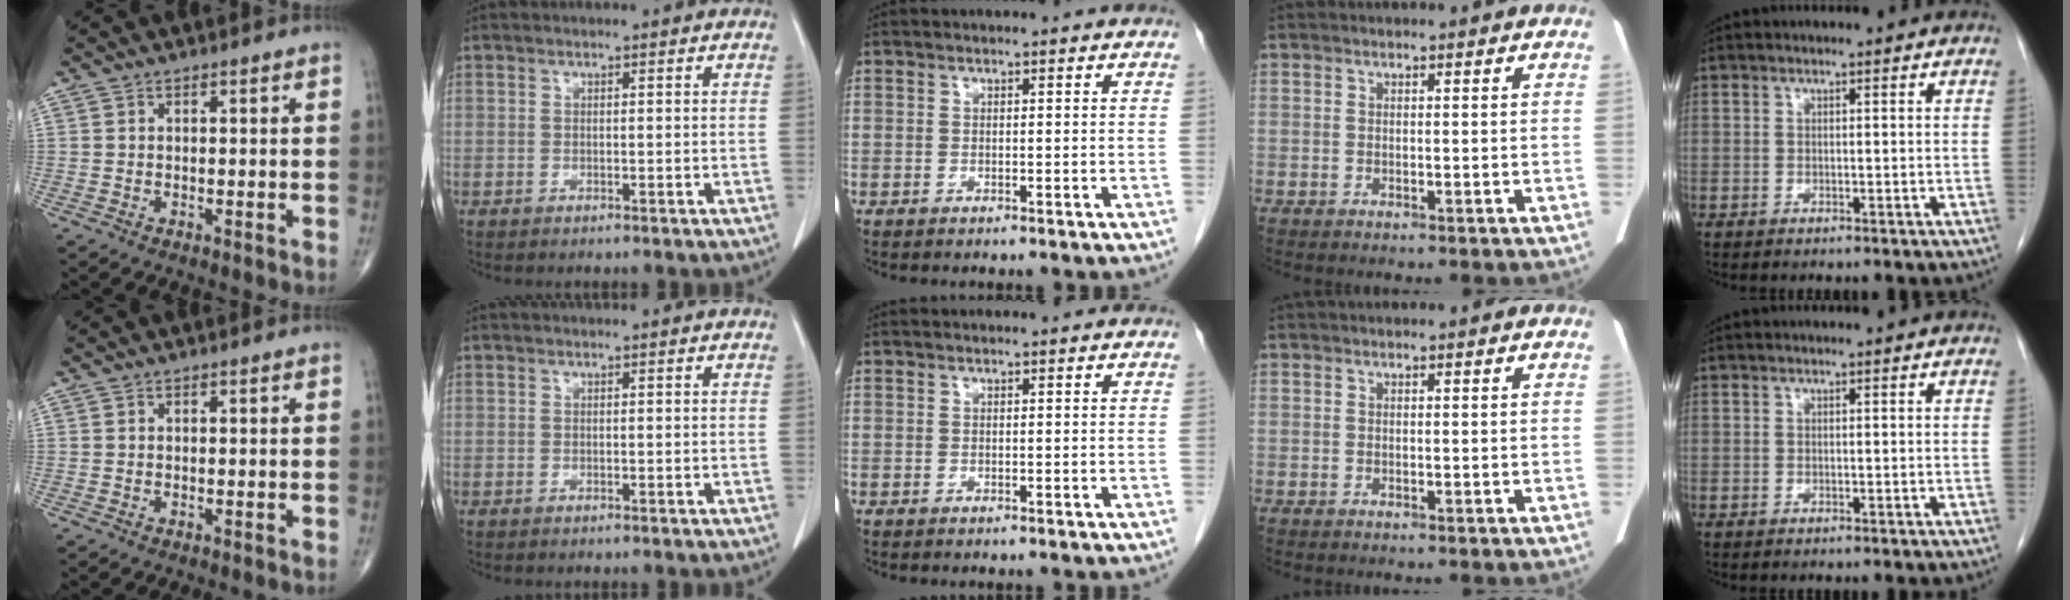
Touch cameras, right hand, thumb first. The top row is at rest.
{}